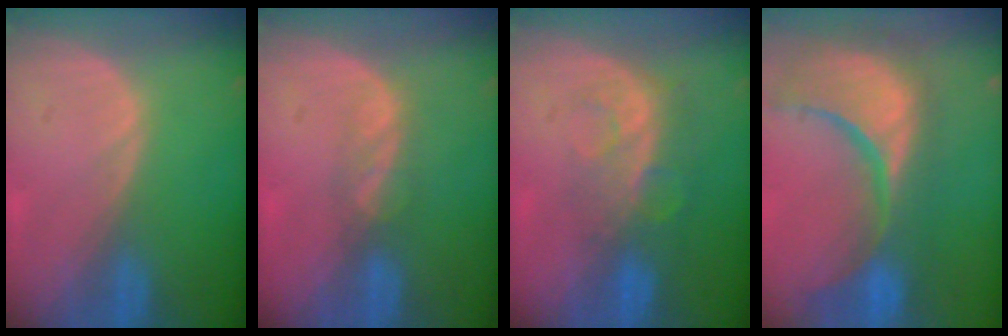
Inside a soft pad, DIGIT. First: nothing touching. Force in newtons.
{"total": 3.1, "press": 2.7, "slide": 1.6}
{"total": 8.2, "press": 6.9, "slide": 4.4}
{"total": 15.2, "press": 12.2, "slide": 9.1}